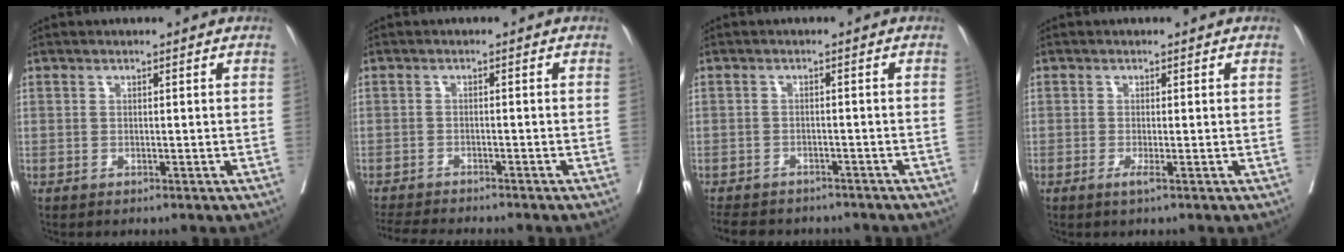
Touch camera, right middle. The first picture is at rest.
{"total": 8.1, "force": [-7.5, 0.0, 3.1], "torque": [-0.043, -0.011, -0.113]}
{"total": 10.3, "force": [-9.1, 3.2, 3.4], "torque": [-0.069, -0.003, -0.116]}
{"total": 1.3, "force": [-0.2, -1.0, 0.9], "torque": [-0.014, -0.004, -0.006]}